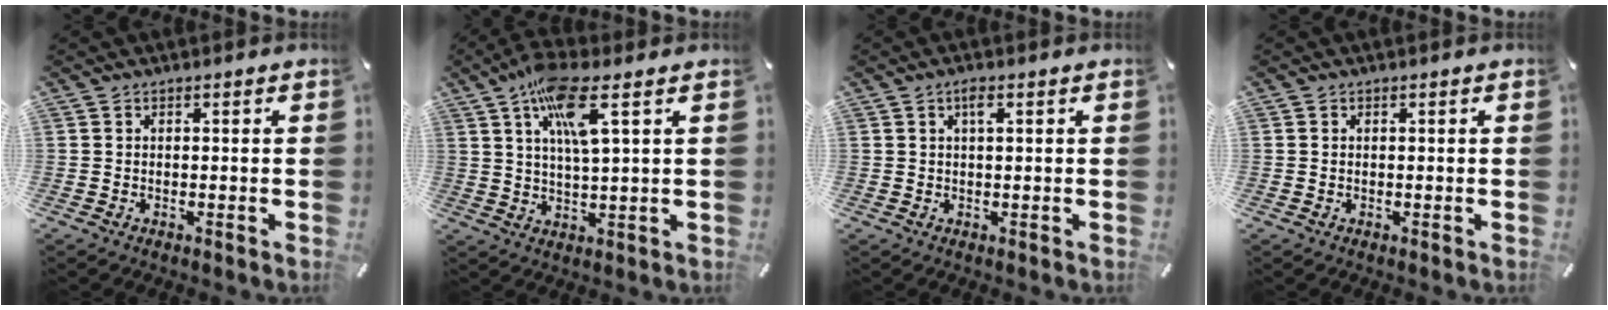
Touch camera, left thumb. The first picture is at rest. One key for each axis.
{"total": 10.8, "fx": 5.0, "fy": 2.1, "fz": 9.3, "tx": -0.180, "ty": -0.001, "tz": 0.085}
{"total": 1.9, "fx": 0.7, "fy": 0.5, "fz": 1.7, "tx": -0.036, "ty": 0.004, "tz": 0.010}
{"total": 0.5, "fx": 0.0, "fy": 0.3, "fz": 0.4, "tx": -0.010, "ty": 0.002, "tz": -0.001}